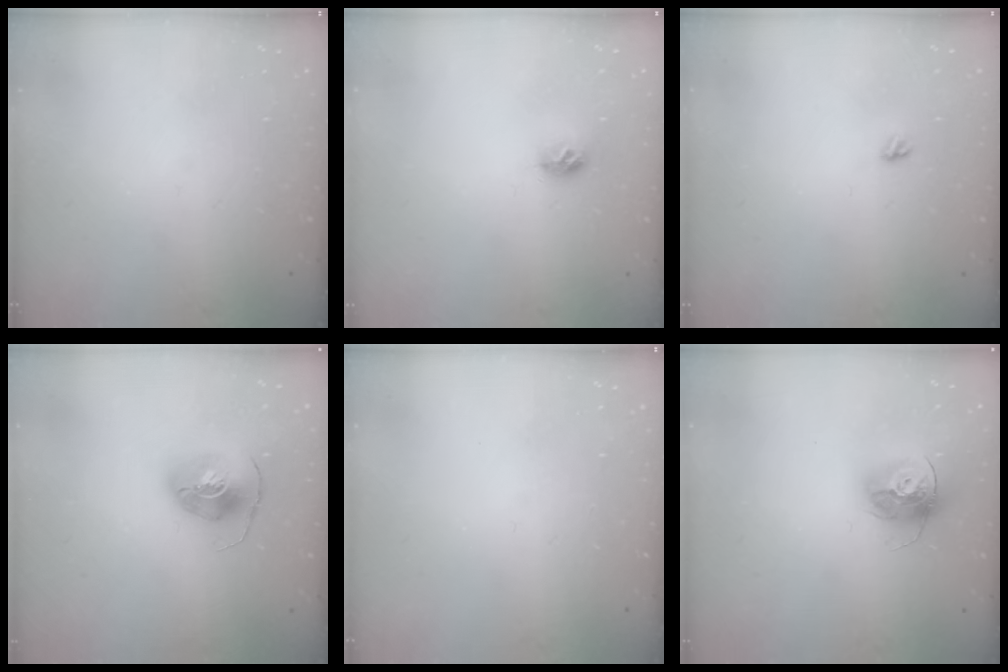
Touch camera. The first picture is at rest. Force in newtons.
{"total": 7.5, "press": 7.4, "slide": 0.7}
{"total": 4.2, "press": 4.2, "slide": 0.5}
{"total": 8.1, "press": 8.1, "slide": 0.3}
{"total": 0.0}
{"total": 15.0, "press": 14.9, "slide": 1.3}